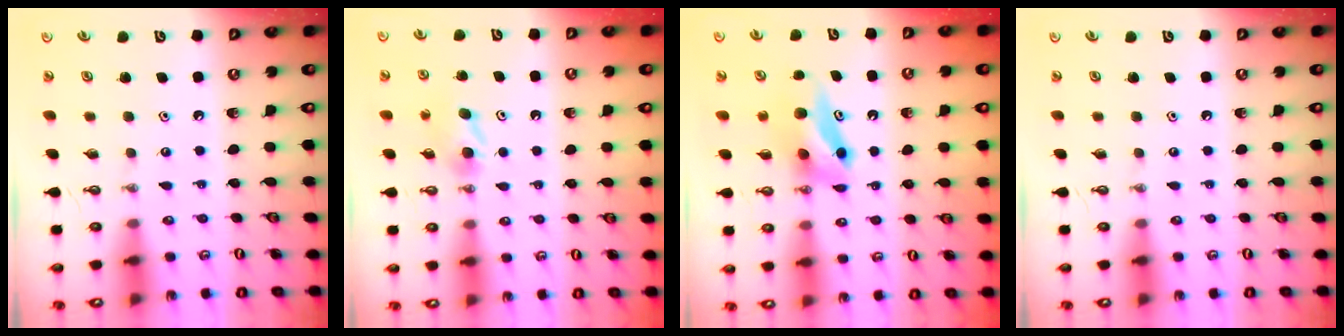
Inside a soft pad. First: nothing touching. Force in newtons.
{"total": 4.7, "press": 4.6, "slide": 1.1}
{"total": 7.9, "press": 7.2, "slide": 3.4}
{"total": 0.0}